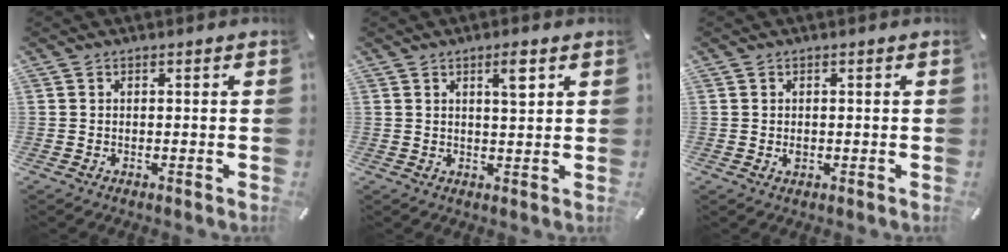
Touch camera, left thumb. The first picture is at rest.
{"total": 4.9, "force": [2.3, 1.0, 4.2], "torque": [-0.063, -0.007, 0.031]}
{"total": 1.1, "force": [0.0, 0.8, 0.7], "torque": [-0.015, 0.003, -0.001]}